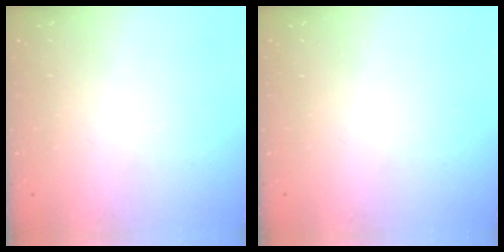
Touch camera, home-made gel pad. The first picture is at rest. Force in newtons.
{"total": 0.0}